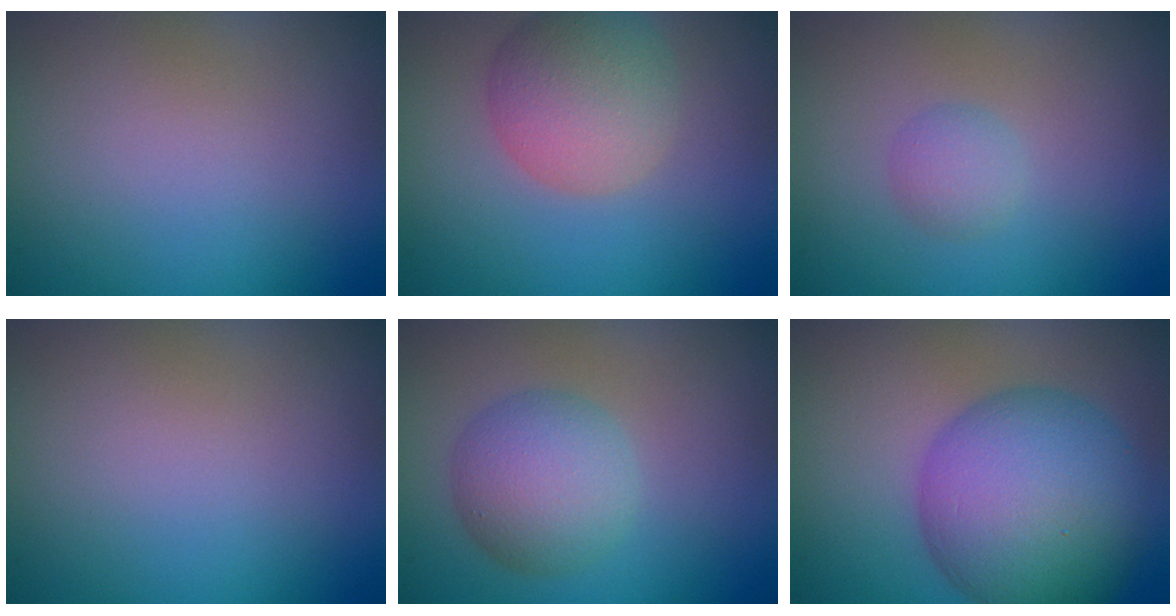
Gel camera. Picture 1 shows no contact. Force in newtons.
{"total": 5.5, "press": 5.5, "slide": 0.3}
{"total": 1.5, "press": 1.5, "slide": 0.1}
{"total": 0.0}
{"total": 4.7, "press": 4.7, "slide": 0.2}
{"total": 11.1, "press": 11.1, "slide": 0.3}